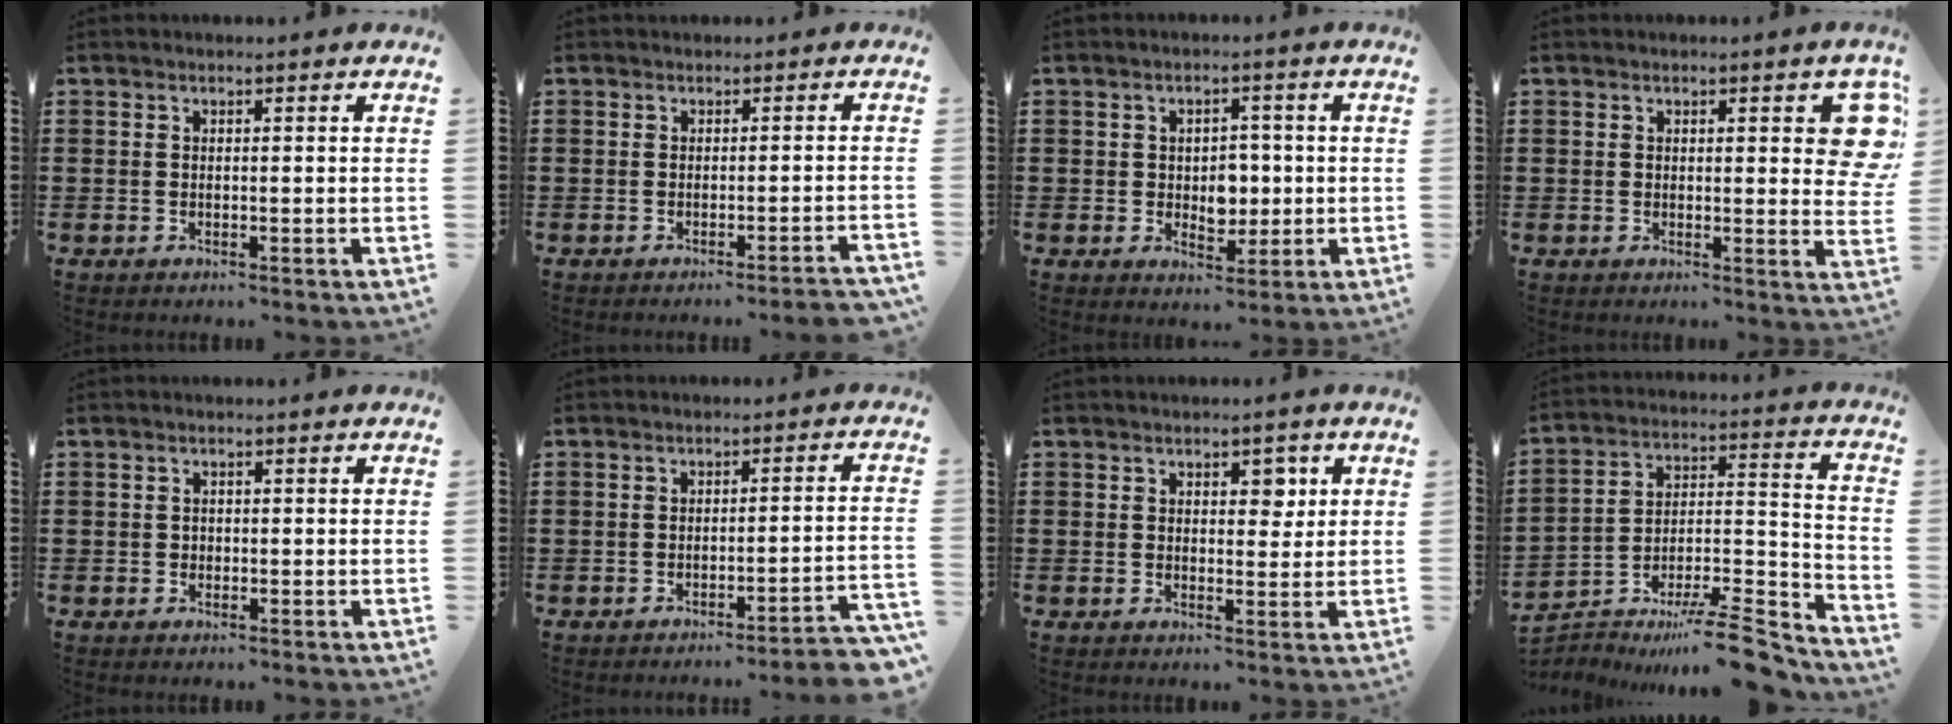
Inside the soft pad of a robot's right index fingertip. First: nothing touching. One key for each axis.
{"total": 1.1, "fx": -1.0, "fy": -0.3, "fz": 0.5, "tx": -0.010, "ty": -0.001, "tz": -0.018}
{"total": 3.9, "fx": 0.2, "fy": 3.3, "fz": 2.2, "tx": -0.037, "ty": 0.006, "tz": -0.003}
{"total": 5.3, "fx": 1.7, "fy": 1.8, "fz": 4.8, "tx": -0.052, "ty": -0.009, "tz": 0.021}
{"total": 0.6, "fx": -0.1, "fy": 0.6, "fz": 0.2, "tx": -0.004, "ty": 0.004, "tz": -0.002}
{"total": 2.9, "fx": -2.5, "fy": -0.5, "fz": 1.4, "tx": -0.024, "ty": -0.009, "tz": -0.053}
{"total": 3.3, "fx": 1.5, "fy": 2.0, "fz": 2.2, "tx": -0.024, "ty": 0.001, "tz": 0.020}
{"total": 10.9, "fx": -9.0, "fy": 2.2, "fz": 5.7, "tx": -0.072, "ty": 0.033, "tz": -0.165}